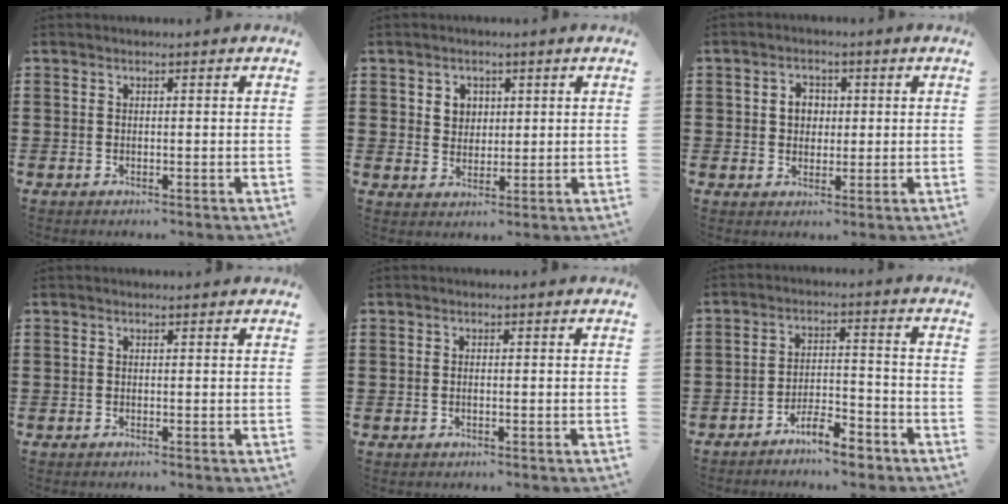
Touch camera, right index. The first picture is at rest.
{"total": 2.9, "force": [1.3, 2.5, 0.8], "torque": [-0.017, 0.007, 0.020]}
{"total": 3.3, "force": [0.4, 2.8, 1.7], "torque": [-0.043, 0.011, 0.003]}
{"total": 0.0}
{"total": 0.5, "force": [-0.2, 0.1, 0.5], "torque": [-0.009, -0.003, -0.003]}
{"total": 5.7, "force": [-5.0, 1.1, 2.5], "torque": [-0.048, 0.011, -0.097]}